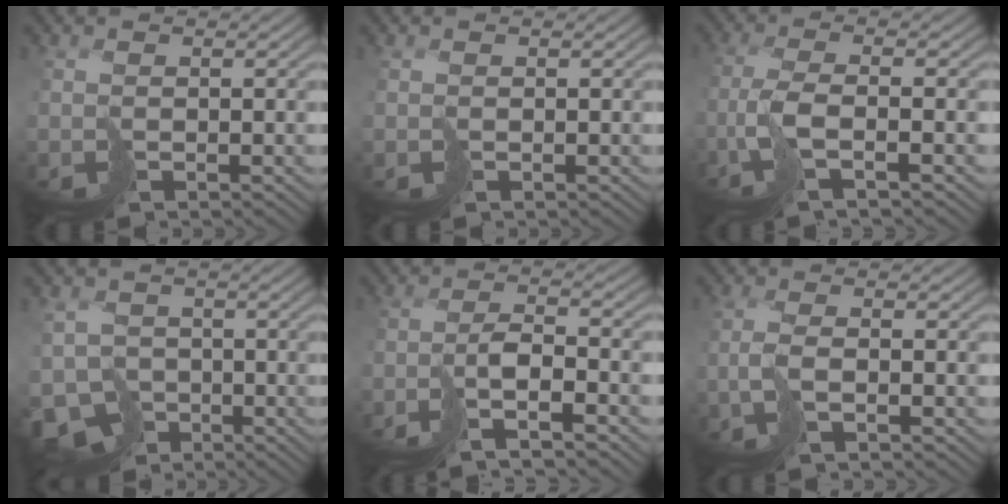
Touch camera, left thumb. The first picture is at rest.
{"total": 0.0}
{"total": 4.3, "force": [-1.3, 0.6, 4.1], "torque": [-0.072, 0.006, -0.043]}
{"total": 6.2, "force": [-2.8, 5.0, 2.4], "torque": [-0.047, -0.022, -0.054]}
{"total": 5.8, "force": [-3.9, 0.7, 4.3], "torque": [-0.062, 0.008, -0.076]}
{"total": 1.9, "force": [-0.2, 0.2, 1.9], "torque": [-0.037, 0.003, -0.017]}